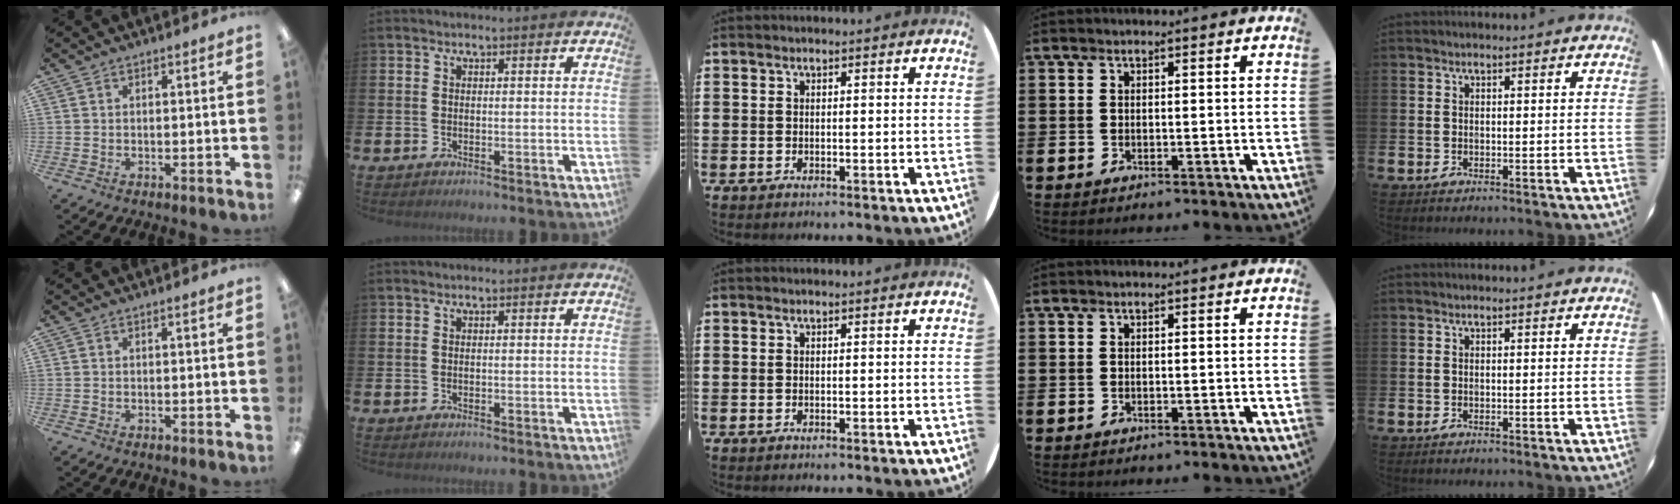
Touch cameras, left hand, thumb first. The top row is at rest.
{}